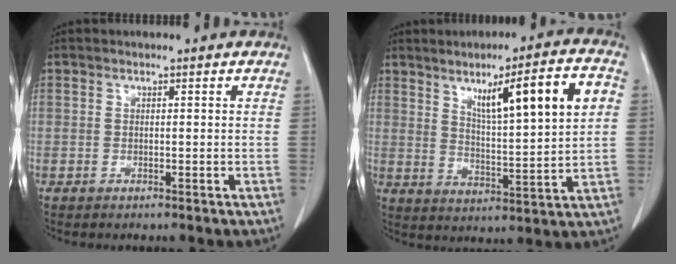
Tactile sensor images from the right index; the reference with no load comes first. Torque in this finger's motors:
{"motor_torque": [1.17, 0.96, 0.33, 0.09]}